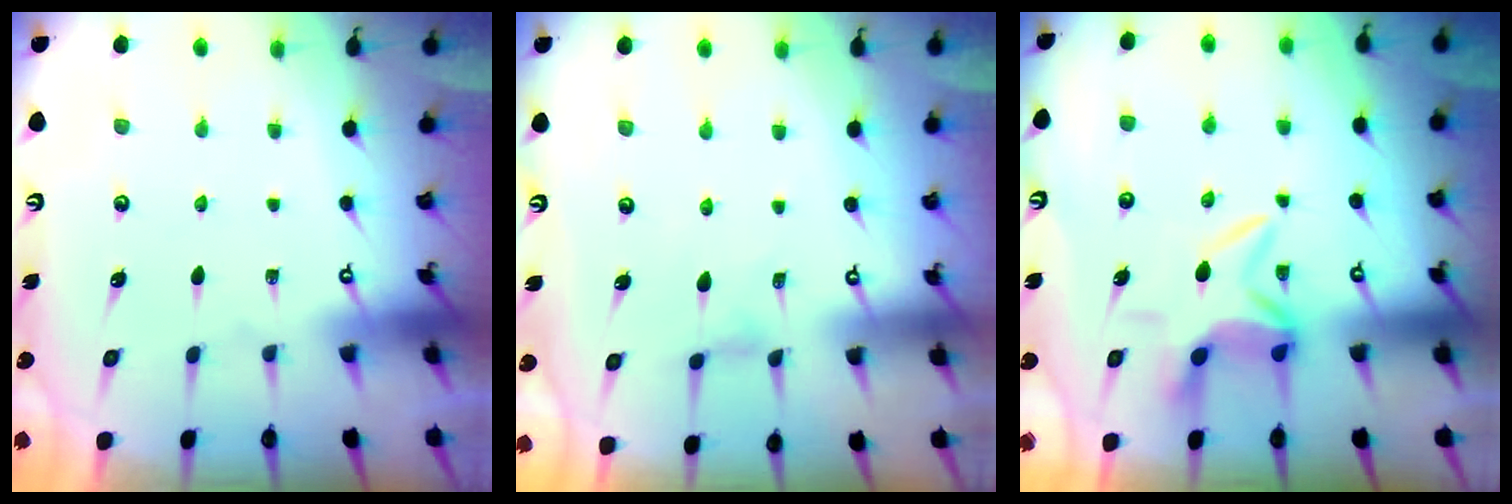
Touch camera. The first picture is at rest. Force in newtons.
{"total": 1.1, "press": 1.1, "slide": 0.2}
{"total": 6.3, "press": 6.1, "slide": 1.5}